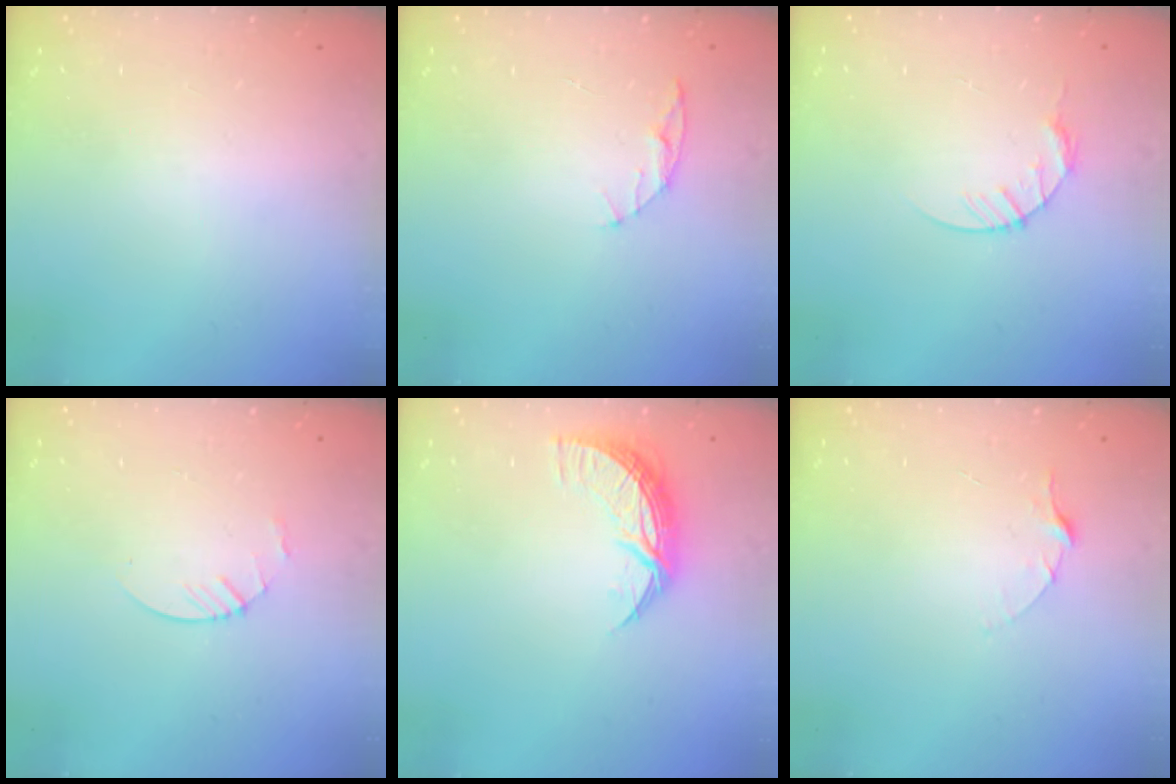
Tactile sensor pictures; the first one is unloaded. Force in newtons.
{"total": 5.7, "press": 5.6, "slide": 0.7}
{"total": 5.1, "press": 5.0, "slide": 0.6}
{"total": 3.0, "press": 3.0, "slide": 0.3}
{"total": 9.7, "press": 9.7, "slide": 0.4}
{"total": 5.2, "press": 5.2, "slide": 0.5}